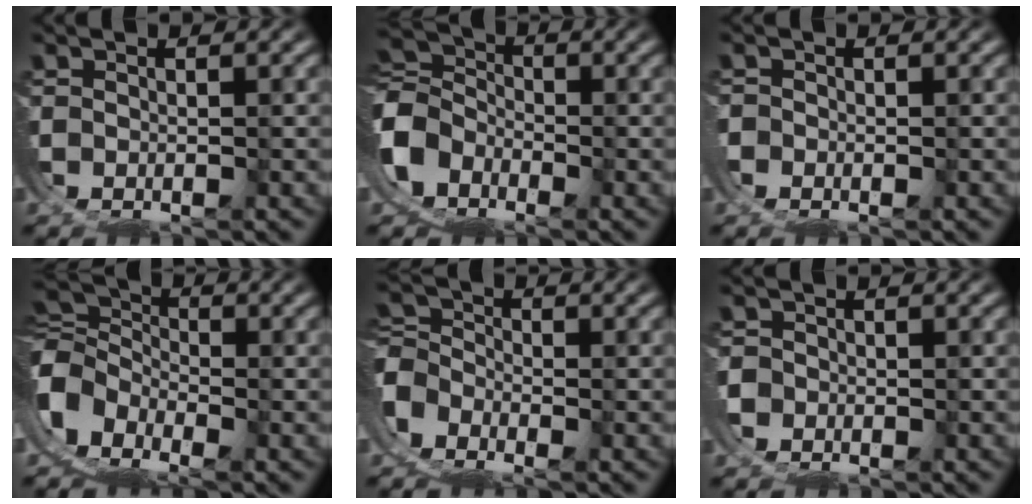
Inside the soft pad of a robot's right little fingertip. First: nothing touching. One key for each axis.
{"total": 10.4, "fx": -1.6, "fy": 9.6, "fz": 3.6, "tx": -0.126, "ty": -0.020, "tz": -0.039}
{"total": 1.3, "fx": -0.5, "fy": 1.2, "fz": 0.1, "tx": -0.011, "ty": -0.006, "tz": -0.013}
{"total": 12.2, "fx": -2.4, "fy": 10.7, "fz": 5.1, "tx": -0.148, "ty": -0.037, "tz": -0.049}
{"total": 6.2, "fx": -2.2, "fy": 5.6, "fz": 1.6, "tx": -0.058, "ty": -0.020, "tz": -0.046}
{"total": 1.1, "fx": -0.7, "fy": 0.9, "fz": -0.3, "tx": -0.008, "ty": -0.008, "tz": -0.011}